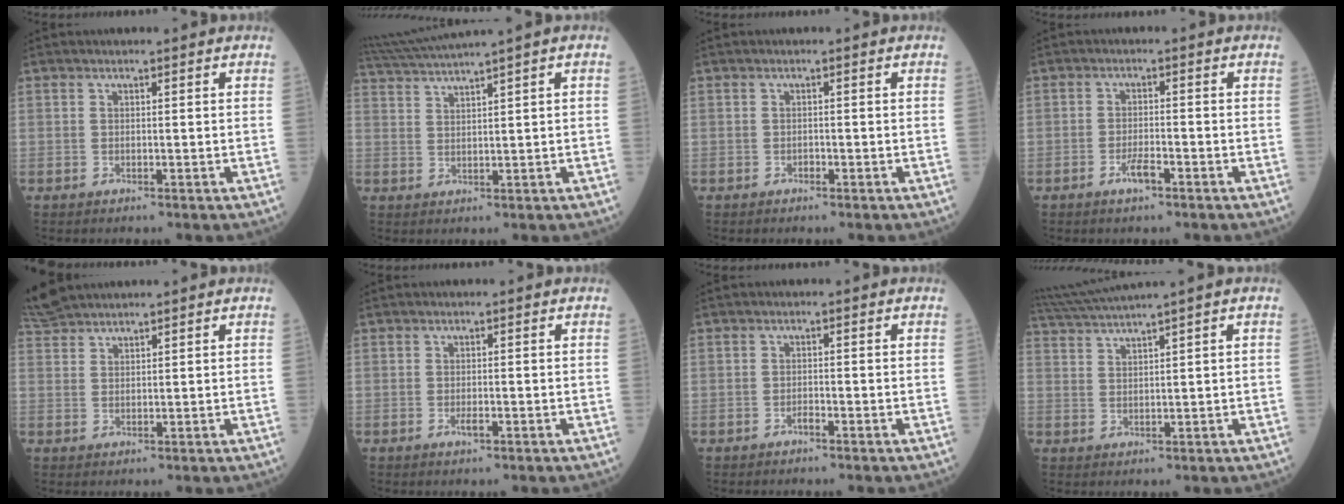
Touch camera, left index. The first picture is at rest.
{"total": 6.2, "force": [5.1, -1.8, 3.0], "torque": [-0.064, 0.010, 0.100]}
{"total": 0.5, "force": [-0.4, 0.3, 0.2], "torque": [-0.003, -0.004, -0.012]}
{"total": 2.7, "force": [-1.8, 0.5, 2.0], "torque": [-0.038, -0.005, -0.037]}
{"total": 4.0, "force": [3.9, 0.1, 0.7], "torque": [-0.027, 0.024, 0.085]}
{"total": 1.1, "force": [-0.6, 0.2, 0.9], "torque": [-0.018, -0.006, -0.012]}
{"total": 0.9, "force": [-0.8, 0.1, 0.4], "torque": [-0.008, -0.004, -0.016]}
{"total": 5.7, "force": [4.7, -1.8, 2.6], "torque": [-0.059, 0.009, 0.094]}